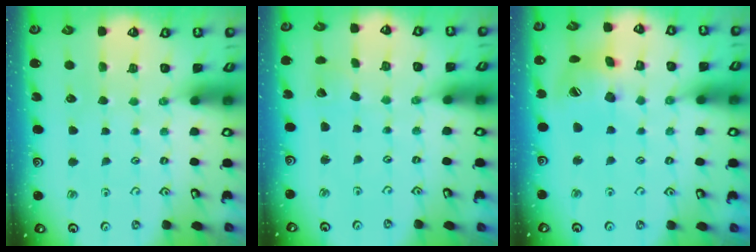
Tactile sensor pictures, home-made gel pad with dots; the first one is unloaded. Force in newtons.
{"total": 1.7, "press": 1.7, "slide": 0.1}
{"total": 14.8, "press": 14.7, "slide": 2.1}